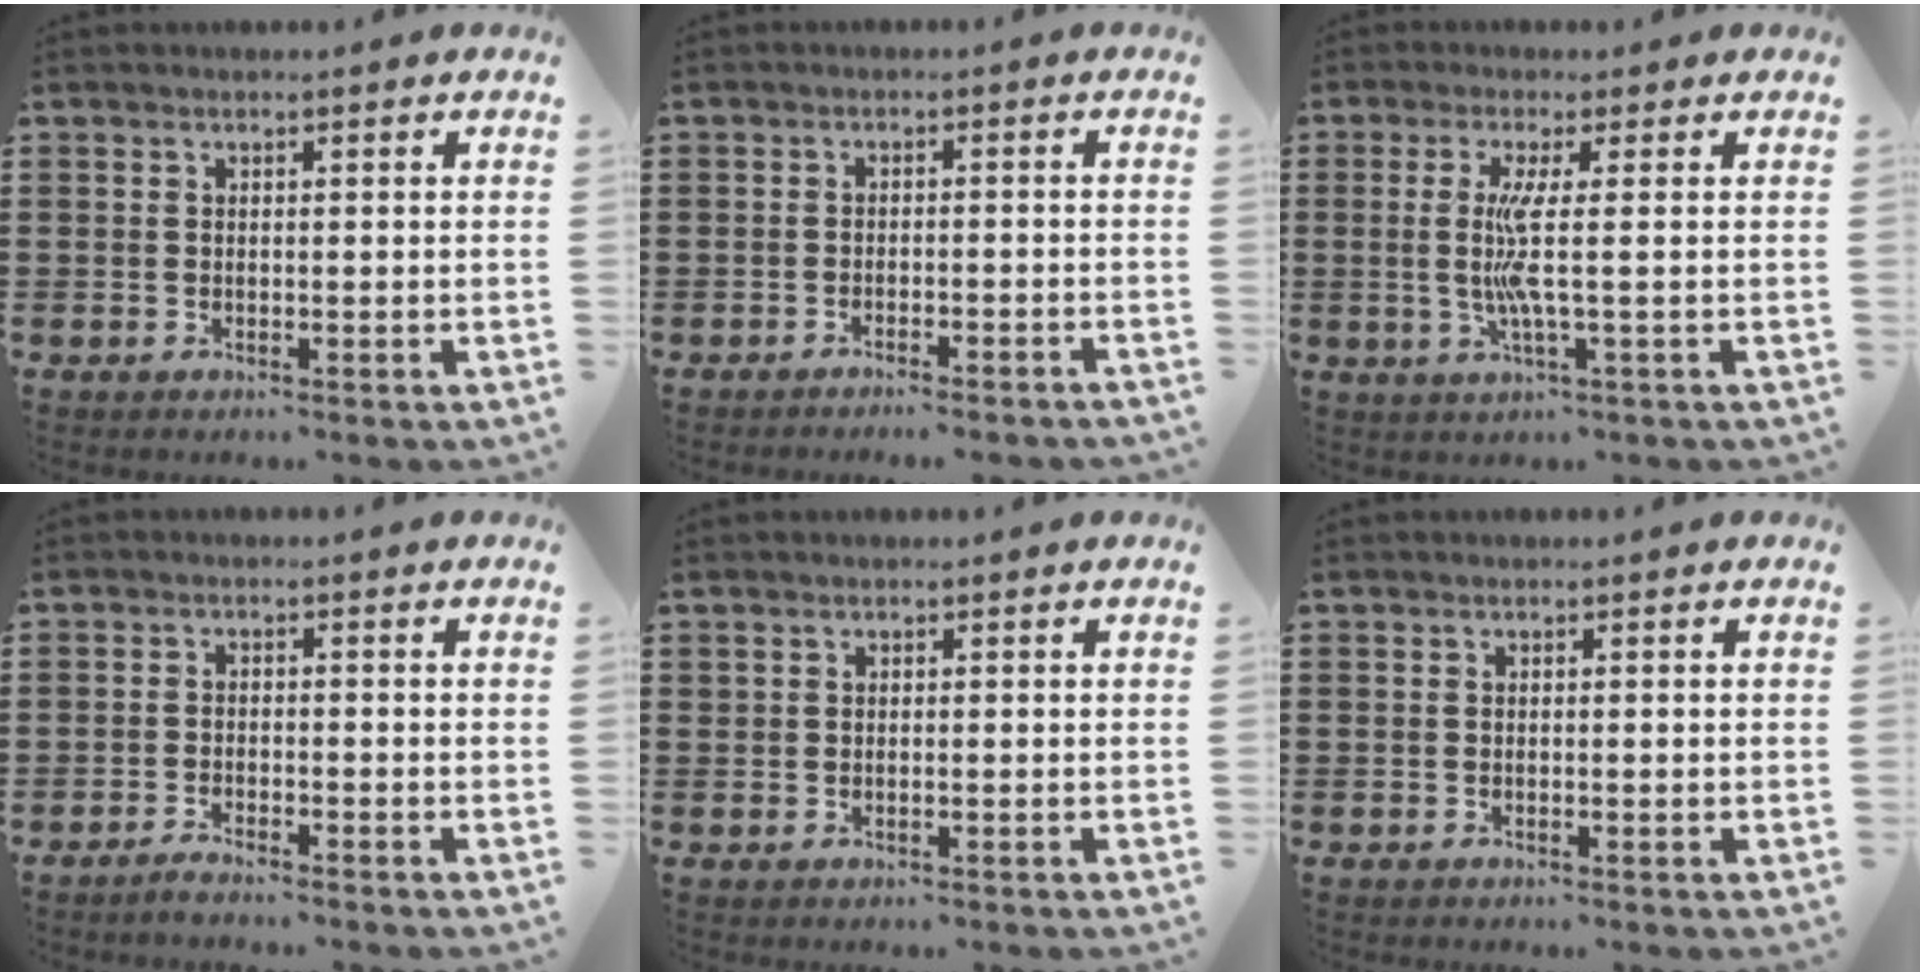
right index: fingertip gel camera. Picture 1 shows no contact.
{"total": 2.0, "force": [-1.9, -0.1, 0.5], "torque": [-0.012, 0.001, -0.039]}
{"total": 5.8, "force": [0.1, -0.3, 5.8], "torque": [-0.130, -0.020, -0.009]}
{"total": 1.7, "force": [-1.7, -0.1, 0.2], "torque": [-0.007, 0.003, -0.033]}
{"total": 0.0}
{"total": 0.0}